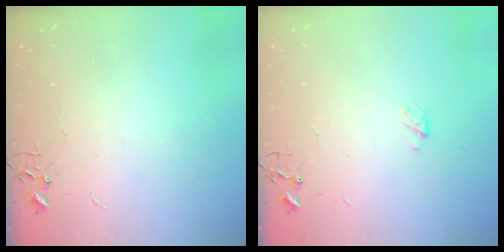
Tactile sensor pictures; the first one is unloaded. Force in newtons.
{"total": 2.9, "press": 2.9, "slide": 0.4}